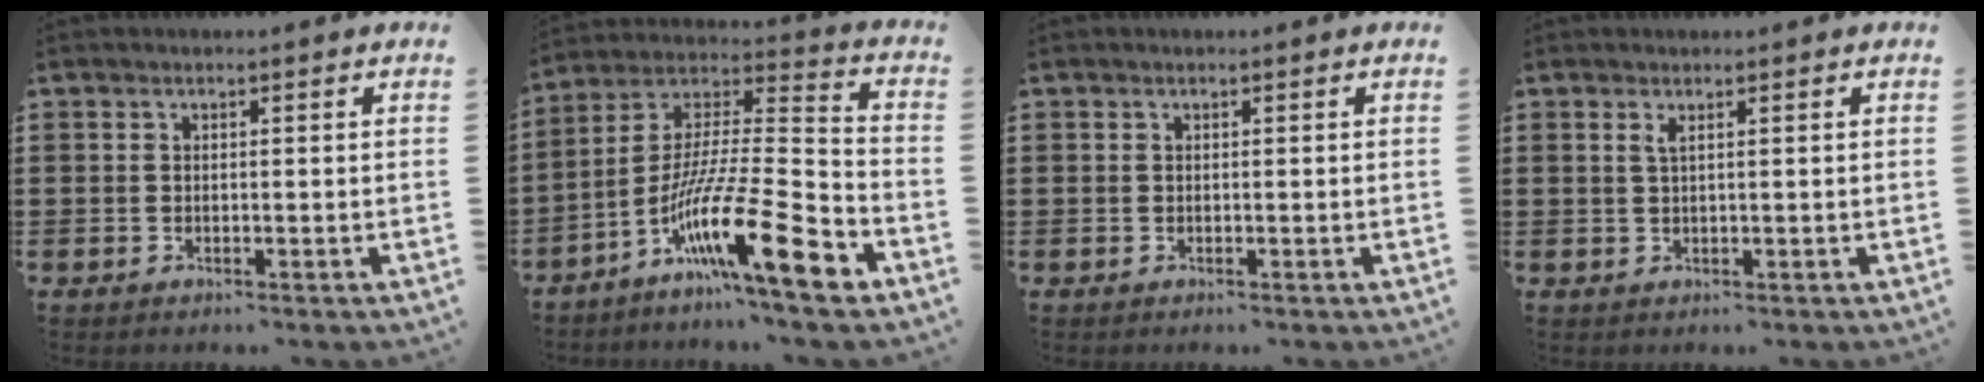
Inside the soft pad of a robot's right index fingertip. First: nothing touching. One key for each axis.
{"total": 19.0, "fx": -10.8, "fy": 2.5, "fz": 15.4, "tx": -0.280, "ty": 0.005, "tz": -0.186}
{"total": 0.0}
{"total": 1.0, "fx": 0.5, "fy": 0.1, "fz": 0.9, "tx": -0.019, "ty": 0.001, "tz": 0.009}